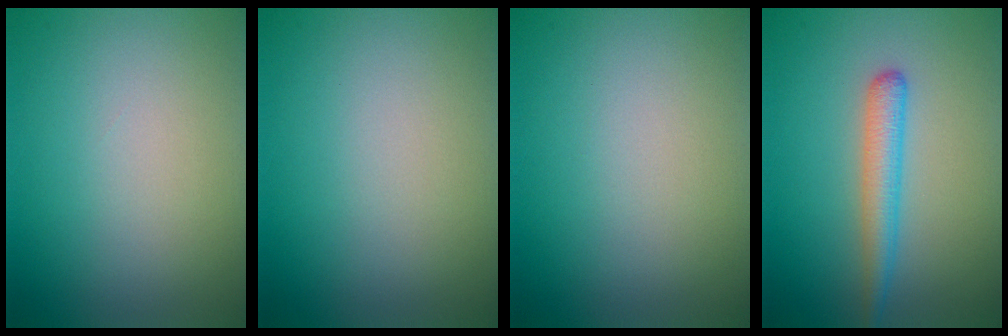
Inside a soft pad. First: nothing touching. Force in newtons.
{"total": 0.0}
{"total": 0.0}
{"total": 2.7, "press": 2.7, "slide": 0.1}